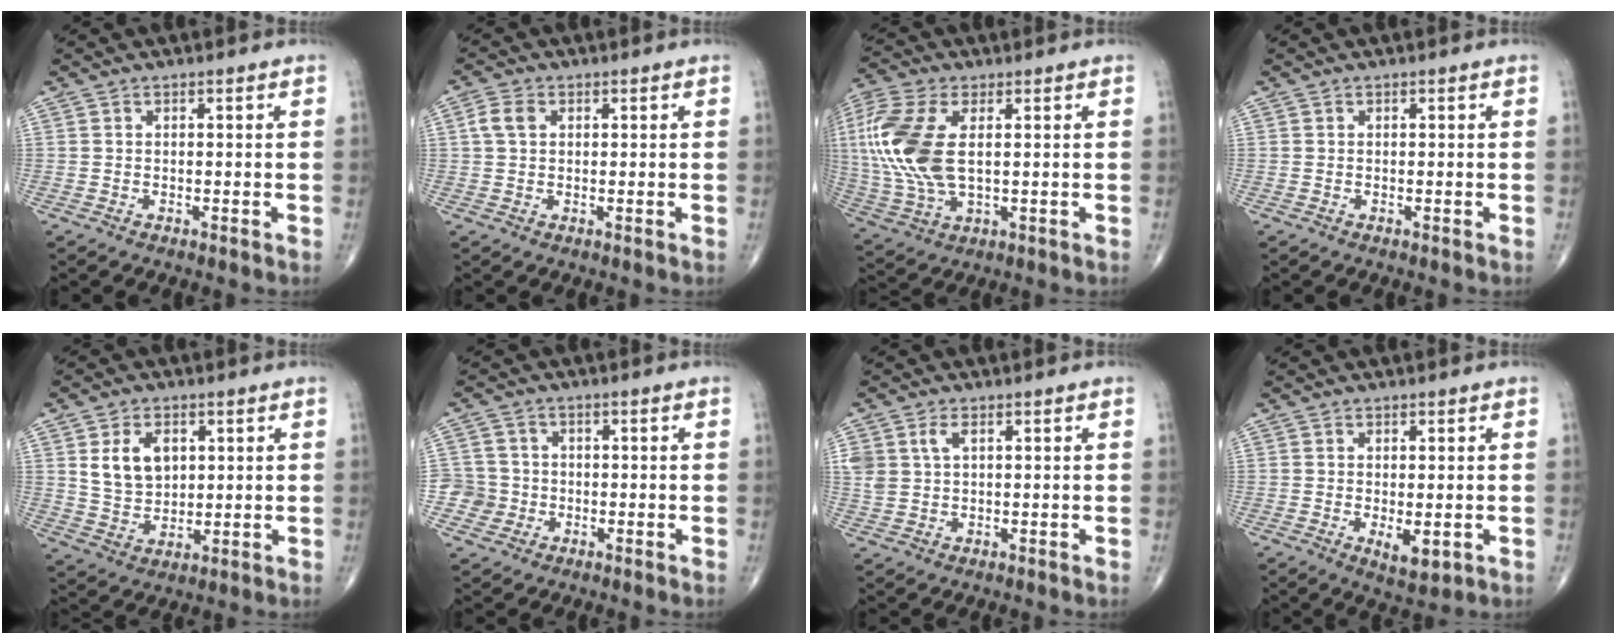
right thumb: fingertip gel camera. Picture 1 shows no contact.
{"total": 3.4, "force": [0.8, 2.4, 2.3], "torque": [-0.049, 0.008, 0.014]}
{"total": 16.8, "force": [2.4, 8.6, 14.2], "torque": [-0.344, -0.003, 0.048]}
{"total": 0.0}
{"total": 8.5, "force": [2.6, 5.9, 5.5], "torque": [-0.074, -0.016, 0.057]}
{"total": 5.0, "force": [-1.2, 4.8, 0.1], "torque": [0.026, 0.013, -0.029]}
{"total": 4.4, "force": [1.6, 2.7, 3.2], "torque": [-0.073, 0.004, 0.036]}
{"total": 4.4, "force": [-0.9, 2.0, 3.8], "torque": [-0.049, -0.011, -0.006]}